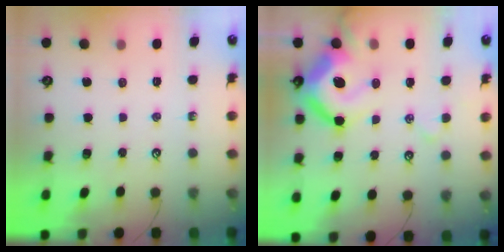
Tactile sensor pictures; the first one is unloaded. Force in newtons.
{"total": 17.3, "press": 17.1, "slide": 2.5}